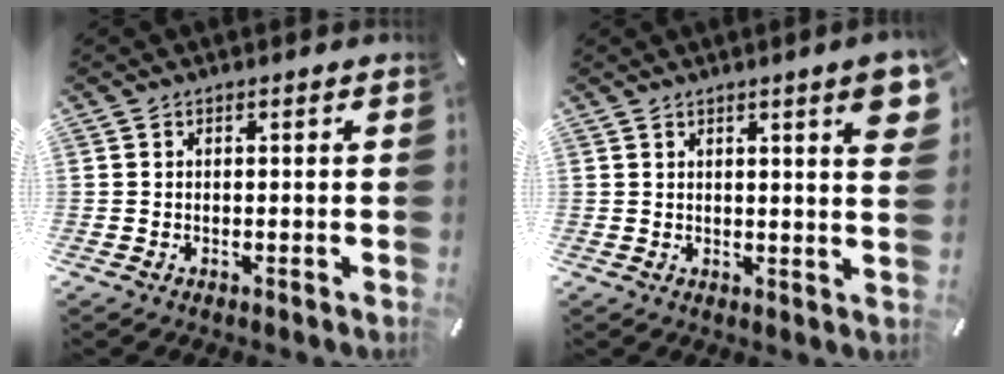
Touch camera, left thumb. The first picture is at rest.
{"total": 6.5, "force": [3.1, 0.6, 5.6], "torque": [-0.086, -0.014, 0.048]}